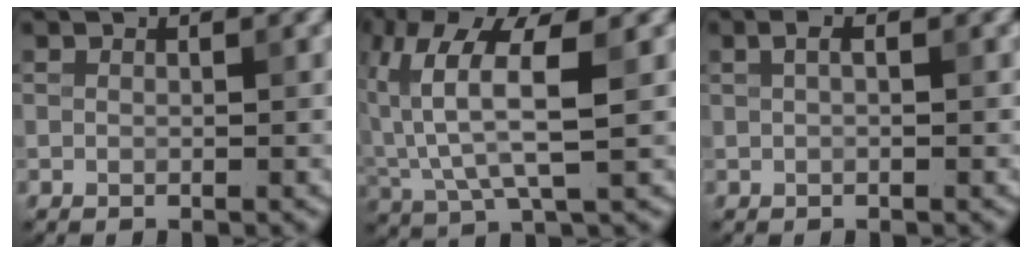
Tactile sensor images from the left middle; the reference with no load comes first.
{"total": 6.7, "force": [1.6, 2.3, 6.1], "torque": [-0.133, 0.007, 0.029]}
{"total": 1.0, "force": [0.3, 0.3, 0.9], "torque": [-0.019, 0.005, 0.005]}